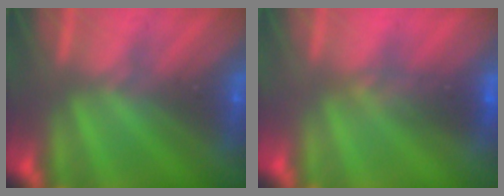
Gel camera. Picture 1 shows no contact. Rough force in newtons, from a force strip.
{"total": 2.0}